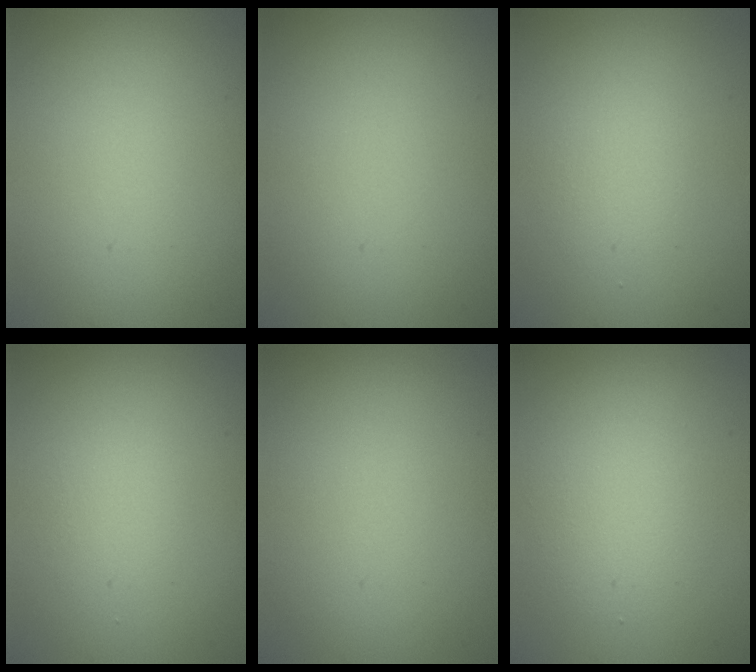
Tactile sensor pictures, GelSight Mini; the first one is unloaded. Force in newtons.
{"total": 0.0}
{"total": 1.6, "press": 1.6, "slide": 0.1}
{"total": 1.3, "press": 1.3, "slide": 0.1}
{"total": 0.0}
{"total": 2.9, "press": 2.9, "slide": 0.3}